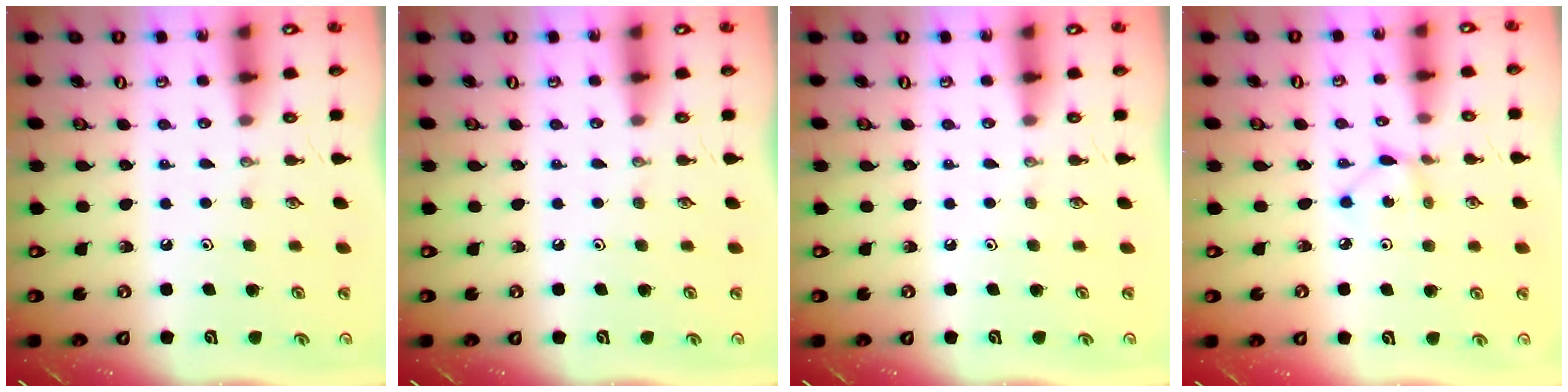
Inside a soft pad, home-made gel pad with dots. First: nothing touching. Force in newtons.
{"total": 0.0}
{"total": 0.0}
{"total": 2.8, "press": 2.7, "slide": 0.3}